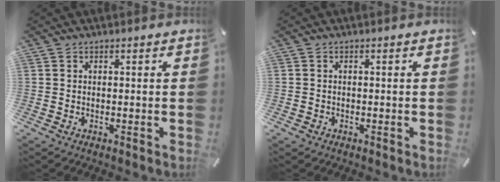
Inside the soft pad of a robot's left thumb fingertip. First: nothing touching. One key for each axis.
{"total": 0.8, "fx": -0.4, "fy": 0.7, "fz": 0.2, "tx": -0.004, "ty": 0.004, "tz": -0.010}